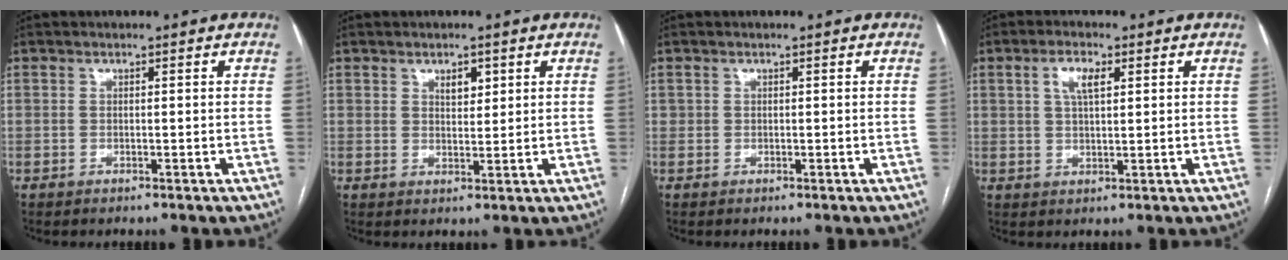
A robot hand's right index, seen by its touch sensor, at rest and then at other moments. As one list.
[{"total": 2.7, "force": [1.3, 1.5, 1.8], "torque": [-0.026, 0.000, 0.023]}, {"total": 0.6, "force": [-0.1, 0.6, 0.0], "torque": [0.008, 0.010, -0.001]}, {"total": 4.3, "force": [1.6, 1.6, 3.6], "torque": [-0.073, 0.007, 0.031]}]